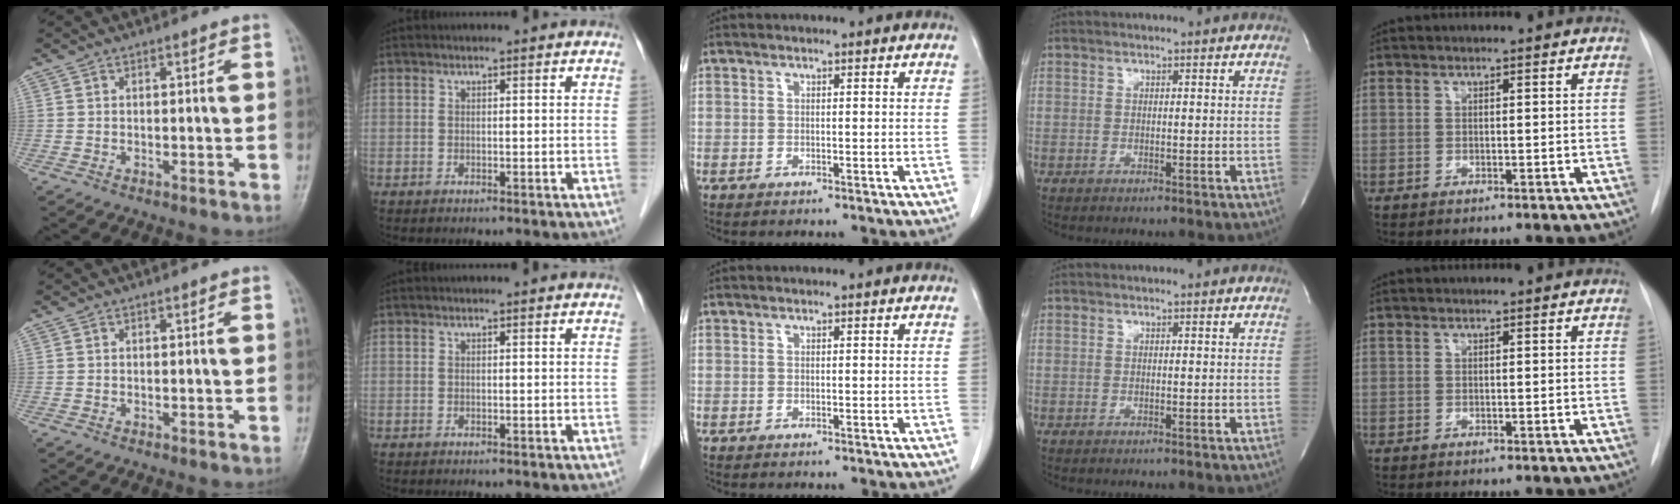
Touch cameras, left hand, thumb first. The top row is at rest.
{}